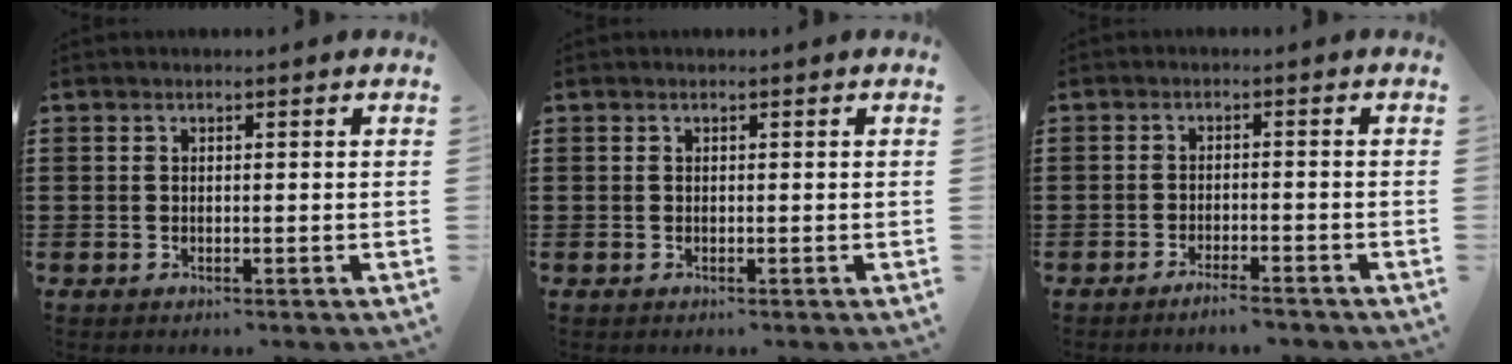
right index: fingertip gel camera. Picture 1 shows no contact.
{"total": 0.0}
{"total": 2.3, "force": [-2.0, 0.0, 1.0], "torque": [-0.017, 0.003, -0.040]}